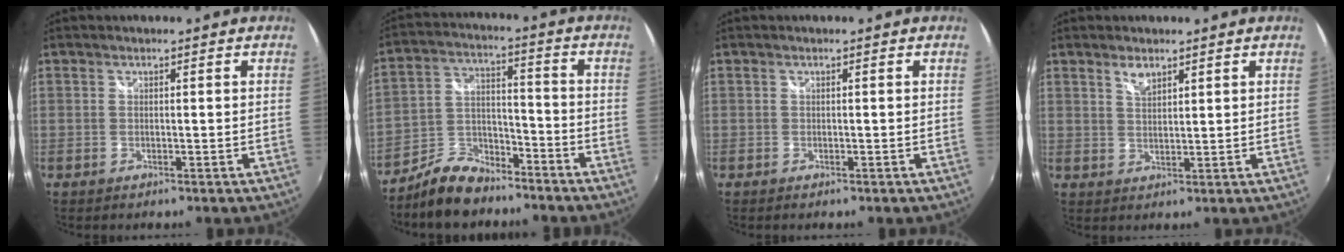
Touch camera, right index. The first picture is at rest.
{"total": 10.2, "force": [-7.9, 4.9, 4.2], "torque": [-0.099, 0.023, -0.140]}
{"total": 0.0}
{"total": 2.9, "force": [2.1, 1.2, 1.6], "torque": [-0.027, 0.000, 0.037]}